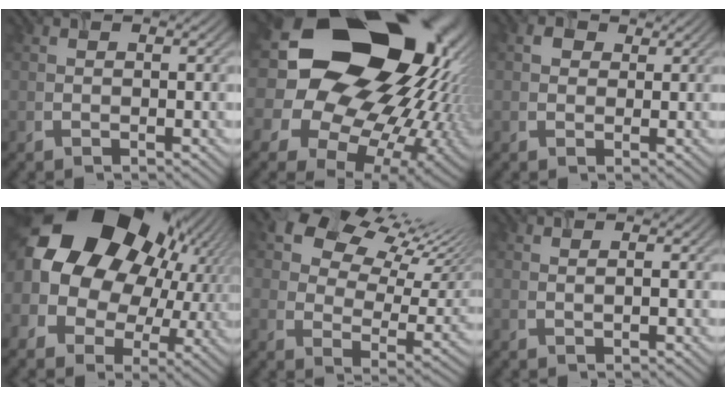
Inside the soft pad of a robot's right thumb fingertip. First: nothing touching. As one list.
[{"total": 24.3, "force": [8.0, 19.6, 12.1], "torque": [-0.245, 0.028, 0.134]}, {"total": 1.0, "force": [0.3, 0.9, -0.5], "torque": [0.011, -0.002, 0.009]}, {"total": 18.6, "force": [4.2, 13.7, 11.8], "torque": [-0.216, -0.001, 0.091]}, {"total": 14.7, "force": [10.0, 7.5, 7.7], "torque": [-0.155, 0.027, 0.150]}, {"total": 1.0, "force": [0.4, 0.2, 0.9], "torque": [-0.004, -0.006, 0.001]}]